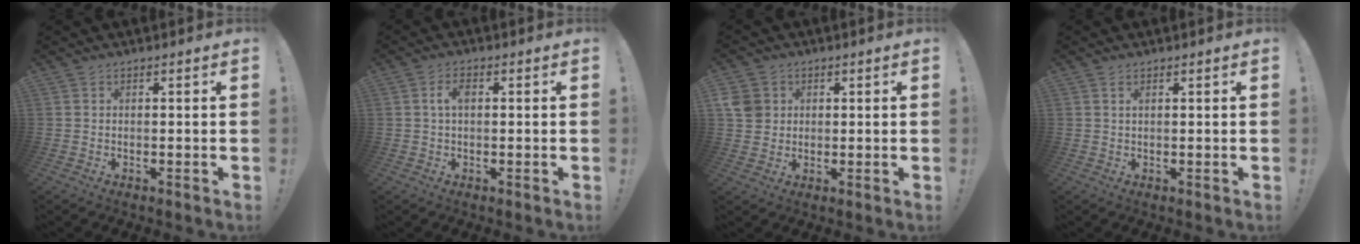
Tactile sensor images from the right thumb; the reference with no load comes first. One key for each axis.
{"total": 3.3, "fx": 0.6, "fy": 1.8, "fz": 2.7, "tx": -0.054, "ty": 0.009, "tz": 0.007}
{"total": 6.2, "fx": 1.8, "fy": 5.6, "fz": 2.0, "tx": -0.031, "ty": 0.001, "tz": 0.035}
{"total": 1.1, "fx": 0.6, "fy": 0.2, "fz": 1.0, "tx": -0.017, "ty": 0.000, "tz": 0.009}